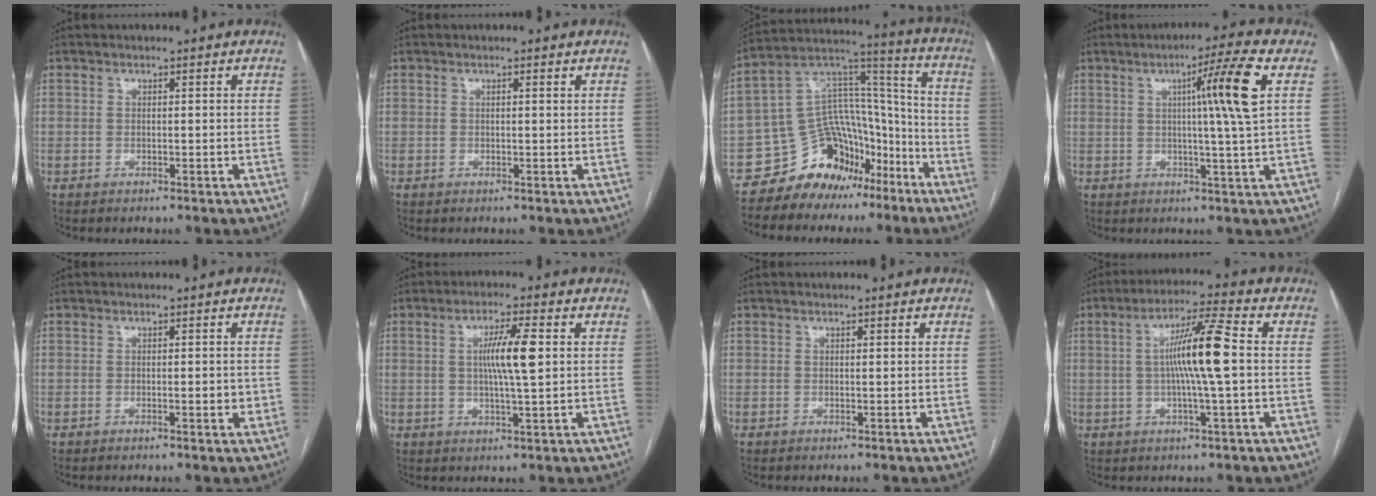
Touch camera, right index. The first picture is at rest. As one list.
[{"total": 0.5, "force": [0.3, -0.1, 0.4], "torque": [-0.010, 0.002, 0.005]}, {"total": 14.2, "force": [-9.7, 9.0, 4.9], "torque": [-0.084, 0.085, -0.162]}, {"total": 9.5, "force": [2.5, -2.0, 9.0], "torque": [-0.140, 0.004, 0.041]}, {"total": 1.9, "force": [-0.2, 0.6, 1.8], "torque": [-0.027, 0.000, -0.003]}, {"total": 6.9, "force": [1.1, 0.2, 6.9], "torque": [-0.123, 0.001, 0.019]}, {"total": 0.0}, {"total": 10.1, "force": [0.4, -0.4, 10.1], "torque": [-0.183, 0.007, 0.003]}]